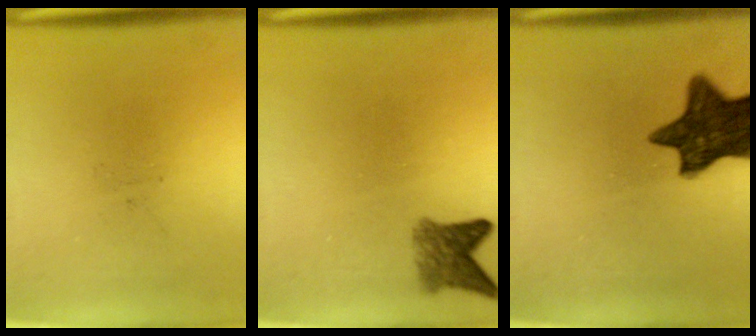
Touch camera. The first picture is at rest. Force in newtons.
{"total": 3.3}
{"total": 12.7}